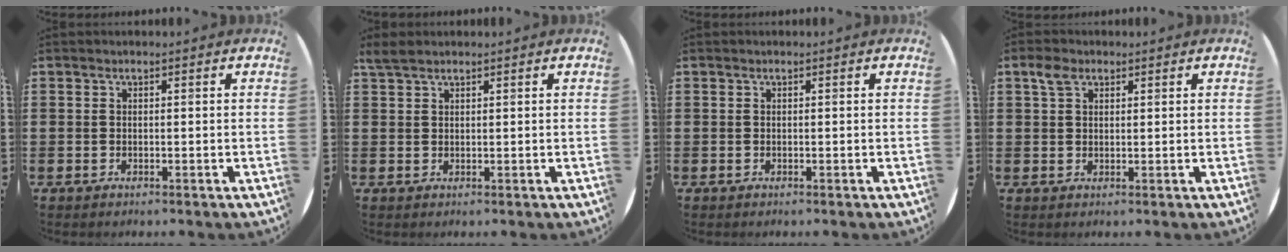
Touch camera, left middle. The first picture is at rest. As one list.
[{"total": 1.8, "force": [1.6, 0.4, 0.7], "torque": [-0.017, 0.003, 0.030]}, {"total": 0.0}, {"total": 2.3, "force": [1.6, 1.4, 1.0], "torque": [-0.016, 0.002, 0.028]}]